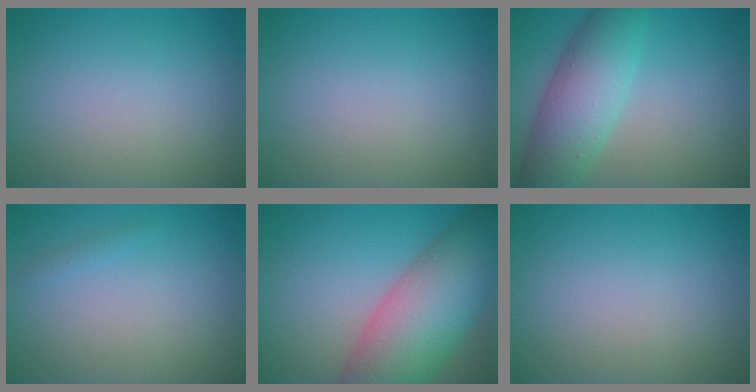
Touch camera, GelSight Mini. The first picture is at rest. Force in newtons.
{"total": 0.0}
{"total": 7.4, "press": 7.4, "slide": 0.2}
{"total": 0.6, "press": 0.6, "slide": 0.0}
{"total": 11.4, "press": 11.3, "slide": 0.5}
{"total": 0.0}